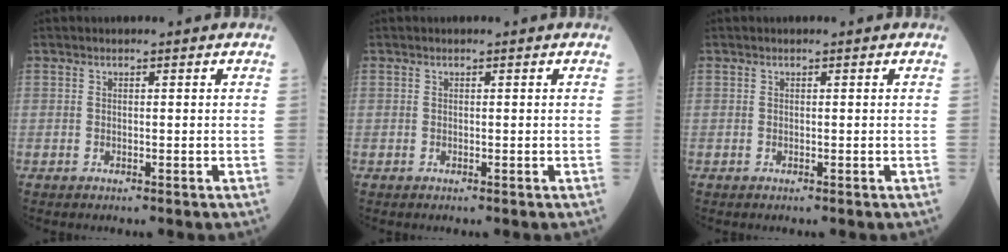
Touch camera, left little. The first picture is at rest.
{"total": 0.0}
{"total": 0.0}